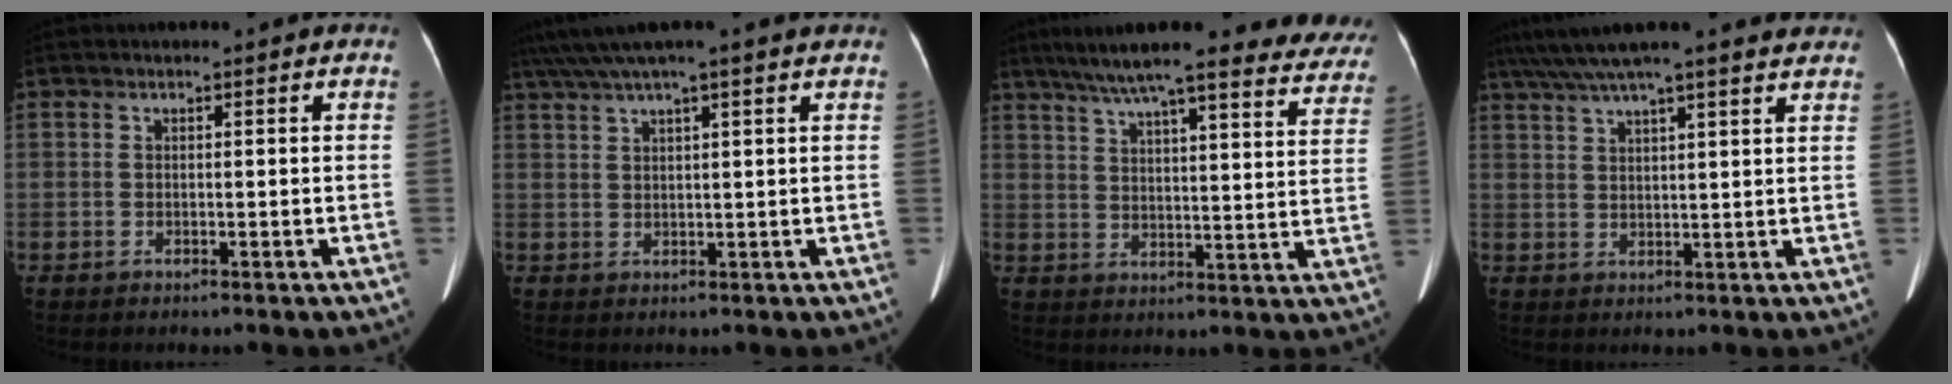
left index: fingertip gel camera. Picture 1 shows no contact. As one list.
[{"total": 9.3, "force": [7.4, -0.3, 5.7], "torque": [-0.107, 0.043, 0.109]}, {"total": 27.6, "force": [24.0, 4.5, 12.8], "torque": [-0.202, -0.016, 0.293]}, {"total": 17.1, "force": [14.8, 1.3, 8.4], "torque": [-0.148, 0.048, 0.202]}]